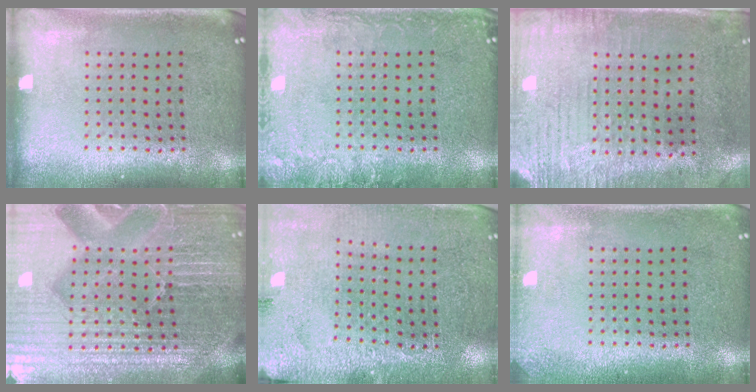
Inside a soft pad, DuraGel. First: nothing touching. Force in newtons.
{"total": 2.4, "press": 2.4, "slide": 0.4}
{"total": 3.0, "press": 2.5, "slide": 1.7}
{"total": 6.7, "press": 5.8, "slide": 3.3}
{"total": 2.8, "press": 2.8, "slide": 0.2}
{"total": 1.2, "press": 1.2, "slide": 0.1}